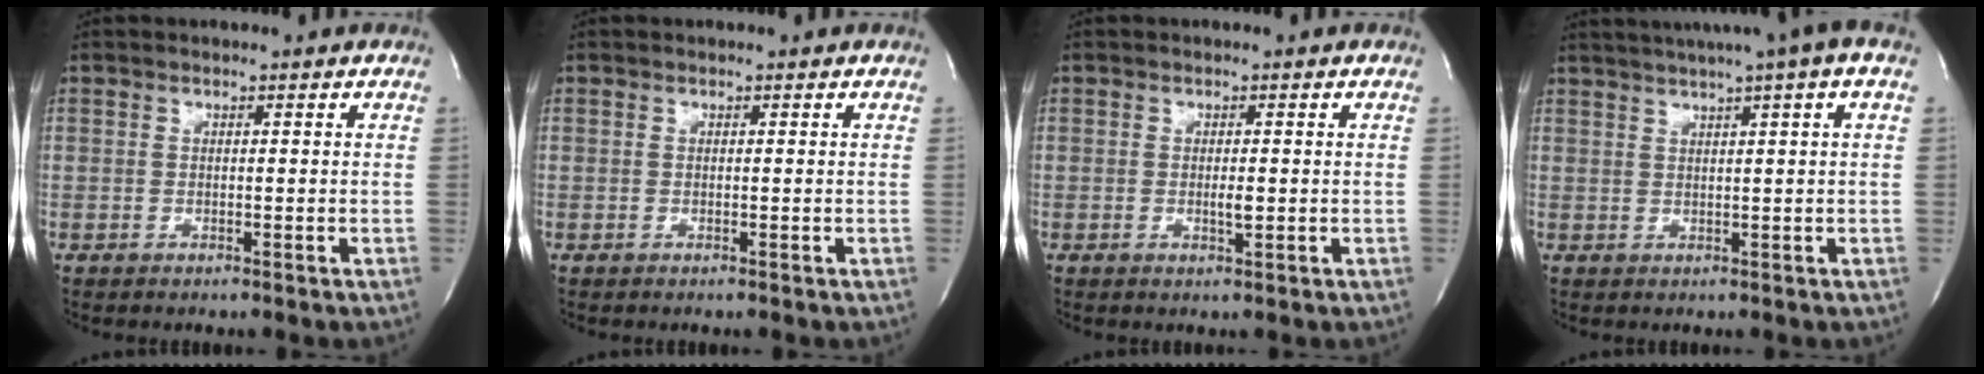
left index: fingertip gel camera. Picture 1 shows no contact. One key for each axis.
{"total": 0.0}
{"total": 1.4, "fx": -0.2, "fy": 0.3, "fz": 1.4, "tx": -0.023, "ty": -0.002, "tz": -0.003}
{"total": 9.7, "fx": 6.5, "fy": -0.6, "fz": 7.2, "tx": -0.119, "ty": 0.032, "tz": 0.083}